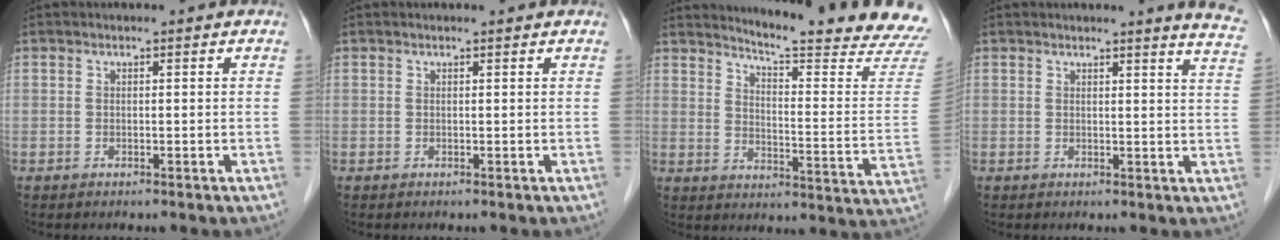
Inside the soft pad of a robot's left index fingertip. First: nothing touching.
{"total": 1.0, "force": [1.0, 0.2, 0.2], "torque": [-0.001, 0.004, 0.015]}
{"total": 20.5, "force": [19.6, -0.4, 6.2], "torque": [-0.088, -0.122, 0.232]}
{"total": 7.2, "force": [6.9, 0.0, 2.2], "torque": [-0.010, -0.045, 0.049]}